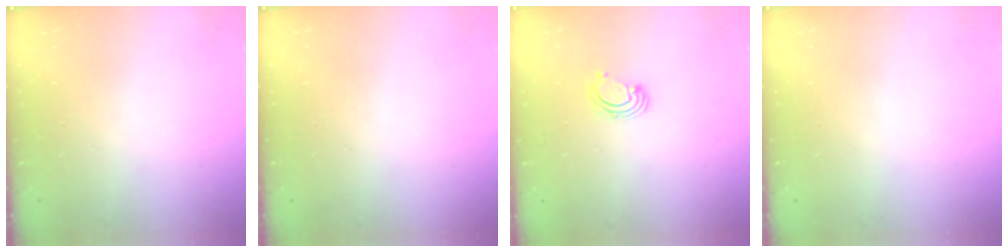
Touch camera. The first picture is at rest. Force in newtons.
{"total": 0.0}
{"total": 2.6, "press": 2.6, "slide": 0.3}
{"total": 0.0}